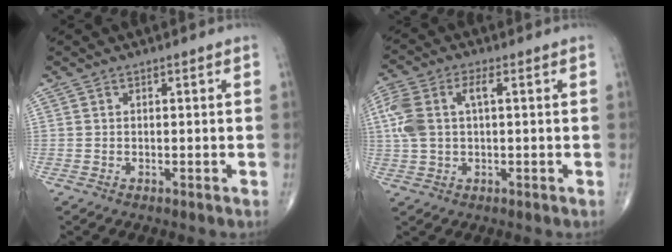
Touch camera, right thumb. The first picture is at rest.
{"total": 9.4, "force": [1.6, 5.0, 7.8], "torque": [-0.196, 0.025, 0.033]}